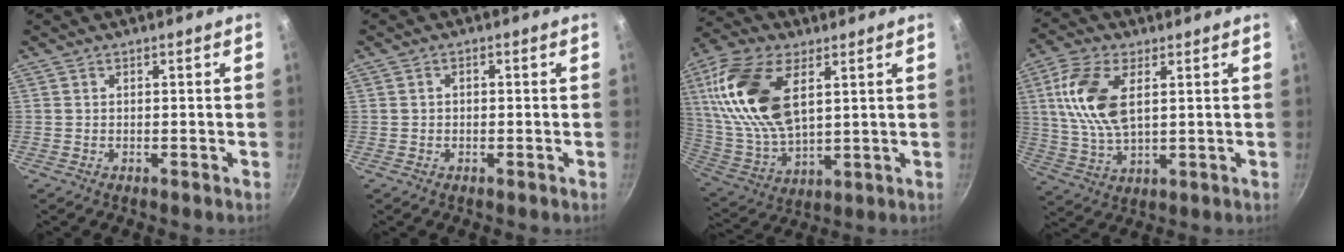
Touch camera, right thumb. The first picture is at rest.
{"total": 0.9, "force": [-0.1, 0.7, 0.6], "torque": [-0.010, 0.007, -0.003]}
{"total": 20.6, "force": [7.0, 10.9, 16.1], "torque": [-0.314, -0.023, 0.138]}
{"total": 12.8, "force": [3.4, 6.4, 10.5], "torque": [-0.207, -0.005, 0.069]}